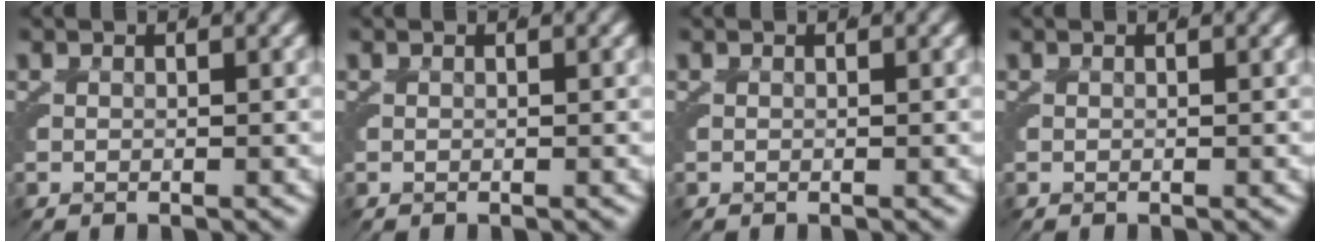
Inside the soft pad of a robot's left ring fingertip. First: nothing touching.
{"total": 0.0}
{"total": 0.0}
{"total": 0.0}